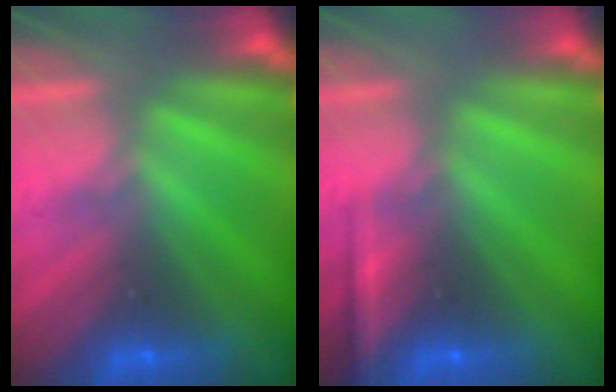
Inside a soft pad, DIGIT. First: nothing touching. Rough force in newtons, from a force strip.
{"total": 2.3}